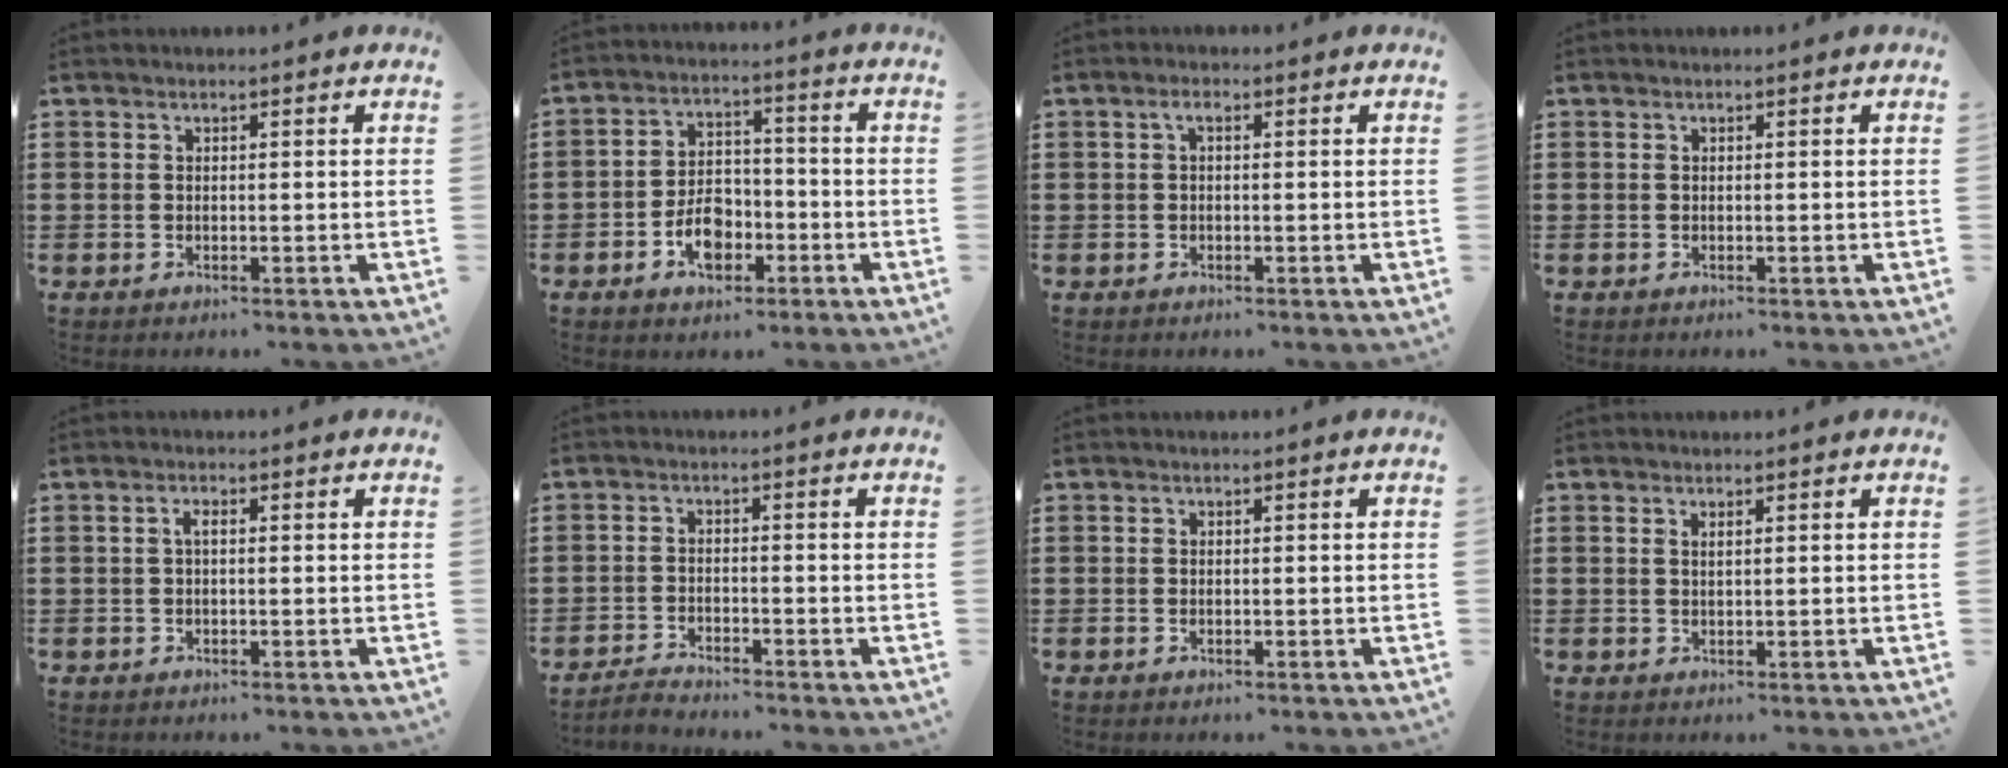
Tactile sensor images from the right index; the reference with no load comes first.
{"total": 6.4, "force": [-2.7, 4.2, 3.9], "torque": [-0.064, 0.001, -0.053]}
{"total": 1.4, "force": [0.0, 0.5, 1.3], "torque": [-0.027, 0.003, -0.001]}
{"total": 0.0}
{"total": 1.4, "force": [0.0, 0.4, 1.3], "torque": [-0.026, 0.002, -0.001]}
{"total": 2.2, "force": [-2.2, 0.0, 0.0], "torque": [-0.007, 0.002, -0.046]}
{"total": 0.0}
{"total": 0.7, "force": [0.4, 0.1, 0.6], "torque": [-0.012, 0.001, 0.007]}